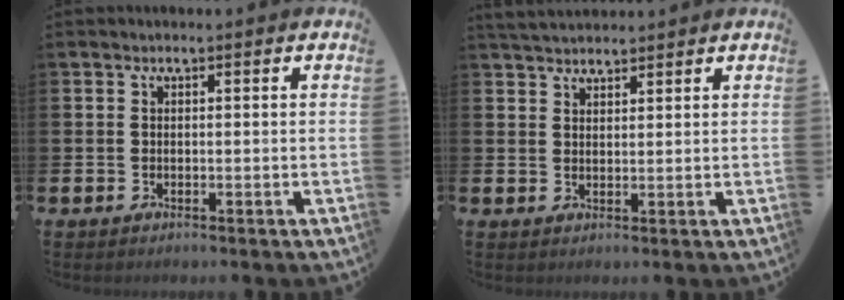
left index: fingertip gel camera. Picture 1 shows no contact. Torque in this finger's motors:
{"motor_torque": [-0.08, -0.13, 0.32, 0.11]}